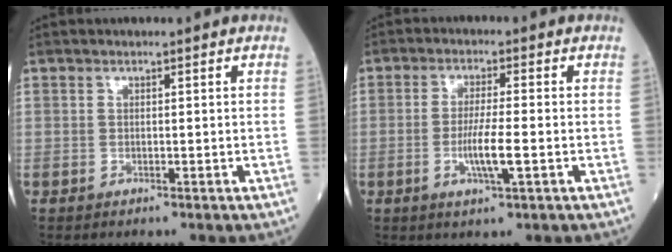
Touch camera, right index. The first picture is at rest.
{"total": 5.5, "force": [-1.4, -0.1, 5.3], "torque": [-0.102, -0.010, -0.027]}